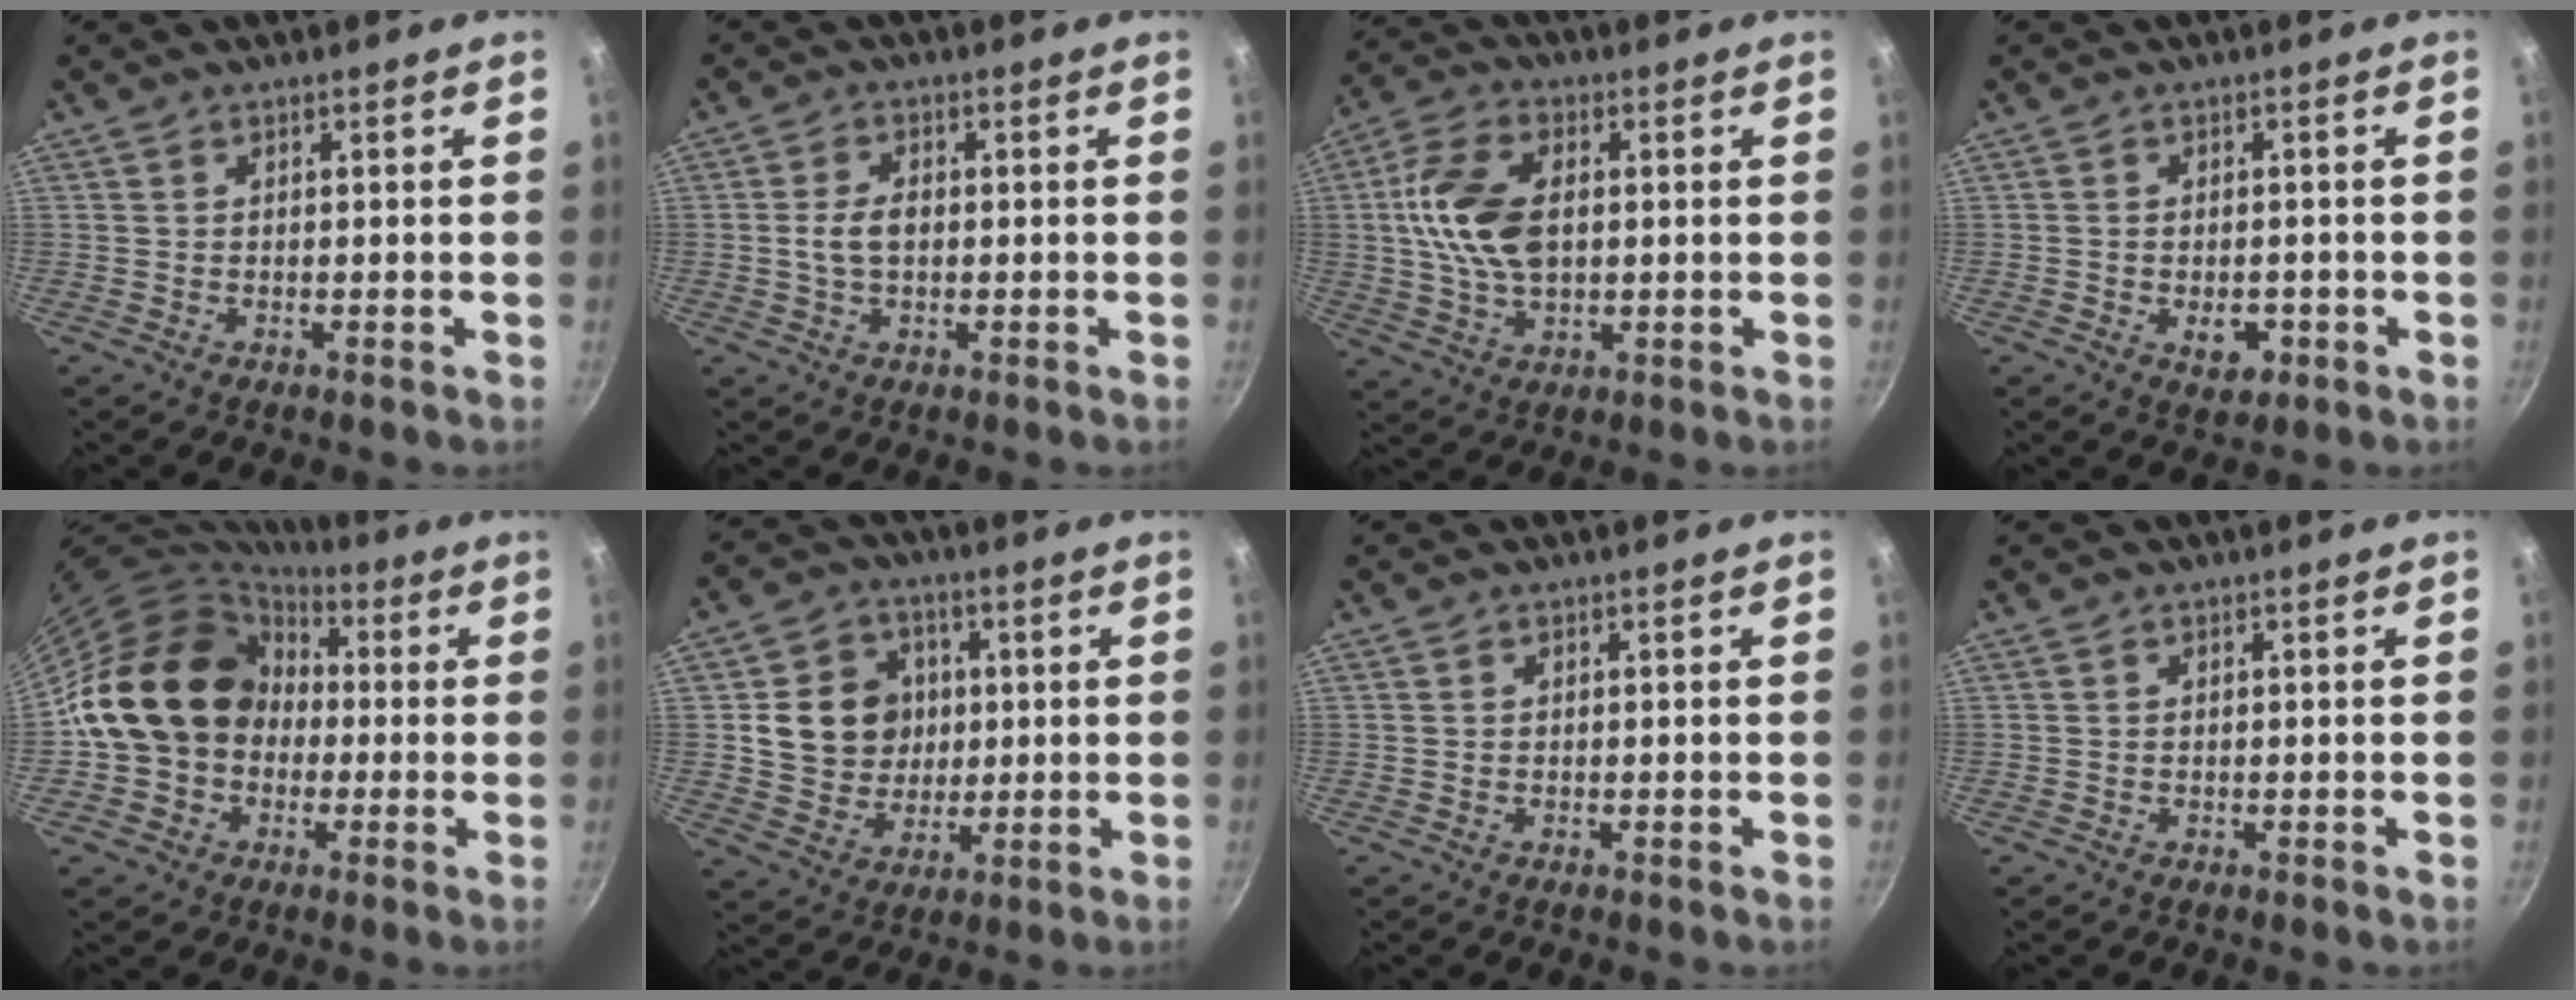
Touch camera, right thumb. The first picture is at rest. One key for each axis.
{"total": 4.4, "fx": -0.1, "fy": 2.7, "fz": 3.5, "tx": -0.061, "ty": 0.012, "tz": -0.005}
{"total": 12.8, "fx": 1.3, "fy": 7.7, "fz": 10.2, "tx": -0.186, "ty": 0.012, "tz": 0.019}
{"total": 4.4, "fx": -1.4, "fy": 2.7, "fz": 3.1, "tx": -0.032, "ty": 0.007, "tz": -0.014}
{"total": 18.0, "fx": 0.5, "fy": 15.0, "fz": 9.9, "tx": -0.146, "ty": 0.048, "tz": 0.004}
{"total": 11.7, "fx": 1.7, "fy": 10.3, "fz": 5.3, "tx": -0.059, "ty": 0.002, "tz": 0.033}
{"total": 0.0}
{"total": 0.0}